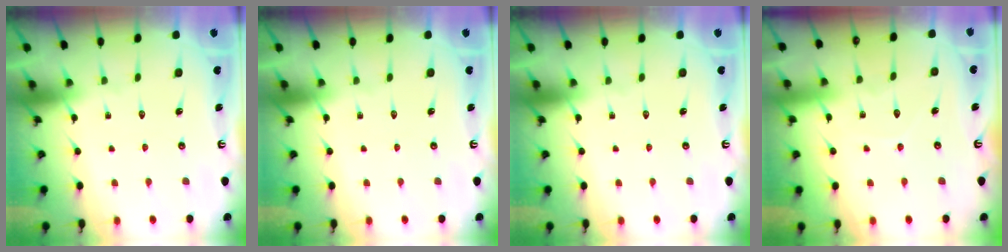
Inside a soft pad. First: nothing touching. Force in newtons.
{"total": 0.0}
{"total": 0.0}
{"total": 5.3, "press": 5.3, "slide": 0.4}